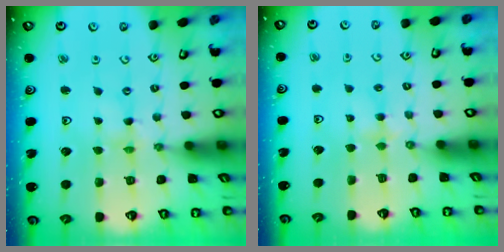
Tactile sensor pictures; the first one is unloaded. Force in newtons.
{"total": 2.4, "press": 2.4, "slide": 0.4}